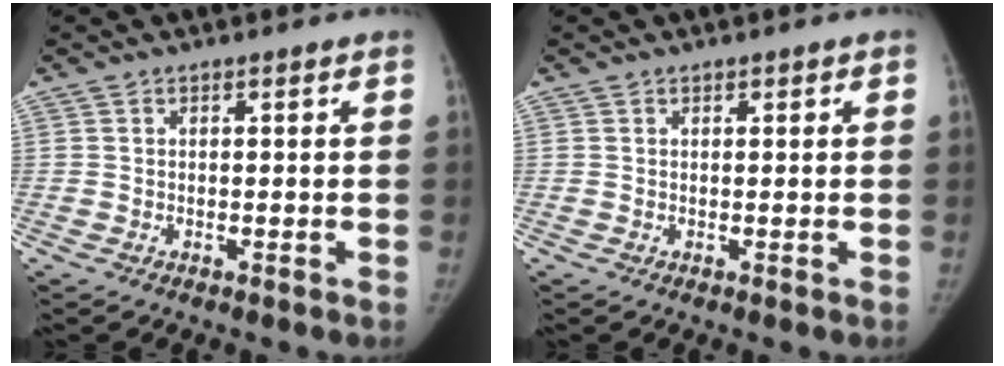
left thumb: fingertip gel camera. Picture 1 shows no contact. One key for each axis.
{"total": 0.7, "fx": 0.4, "fy": 0.3, "fz": 0.5, "tx": -0.003, "ty": 0.000, "tz": 0.004}